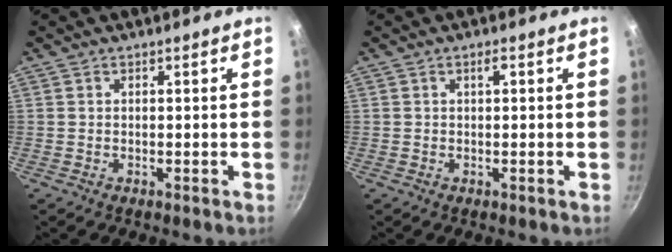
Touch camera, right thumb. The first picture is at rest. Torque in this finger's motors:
{"motor_torque": [0.36, -0.49, 0.19, -0.02, -0.07]}